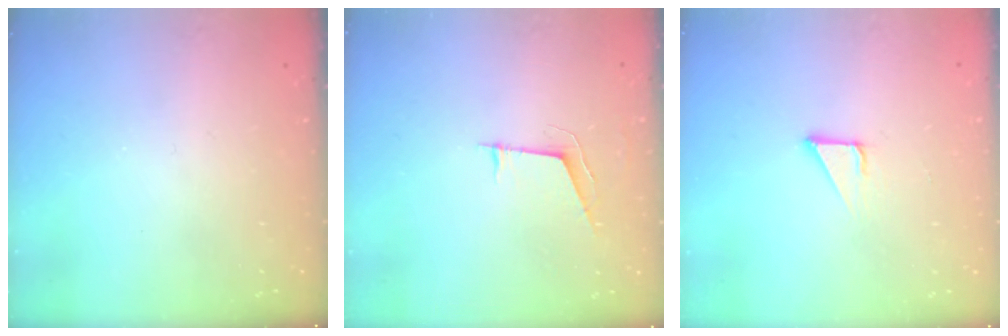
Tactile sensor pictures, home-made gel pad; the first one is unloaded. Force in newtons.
{"total": 5.4, "press": 4.9, "slide": 2.4}
{"total": 2.1, "press": 2.1, "slide": 0.1}